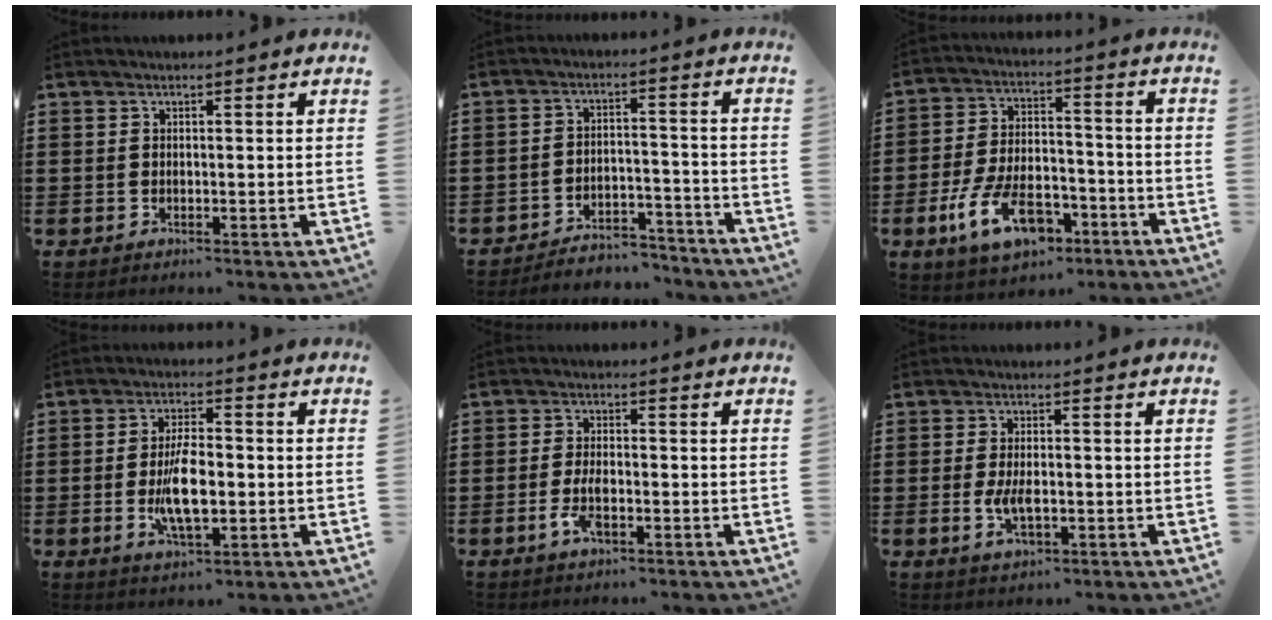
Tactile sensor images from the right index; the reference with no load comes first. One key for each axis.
{"total": 4.3, "fx": -4.2, "fy": 1.0, "fz": 0.6, "tx": -0.012, "ty": 0.014, "tz": -0.084}
{"total": 11.0, "fx": -5.7, "fy": 5.5, "fz": 7.6, "tx": -0.151, "ty": 0.008, "tz": -0.106}
{"total": 8.2, "fx": -1.3, "fy": 3.4, "fz": 7.3, "tx": -0.152, "ty": -0.002, "tz": -0.027}
{"total": 4.0, "fx": -1.5, "fy": 1.5, "fz": 3.3, "tx": -0.072, "ty": -0.004, "tz": -0.029}
{"total": 4.2, "fx": -0.9, "fy": 1.8, "fz": 3.6, "tx": -0.081, "ty": -0.006, "tz": -0.017}